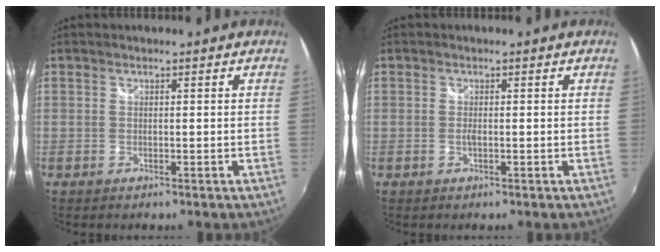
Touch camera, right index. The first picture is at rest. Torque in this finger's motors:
{"motor_torque": [0.26, 0.20, 0.20, 0.03]}